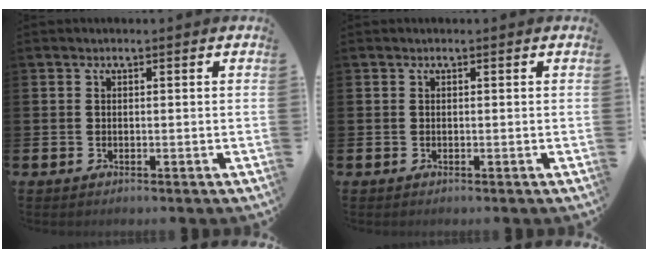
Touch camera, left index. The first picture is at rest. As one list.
[{"total": 0.0}]